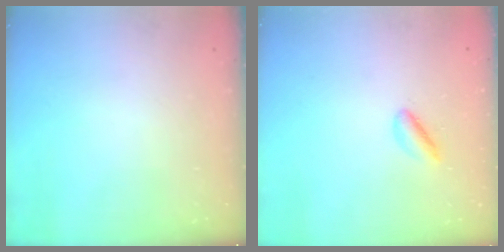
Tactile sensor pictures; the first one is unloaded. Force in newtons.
{"total": 3.2, "press": 2.9, "slide": 1.3}